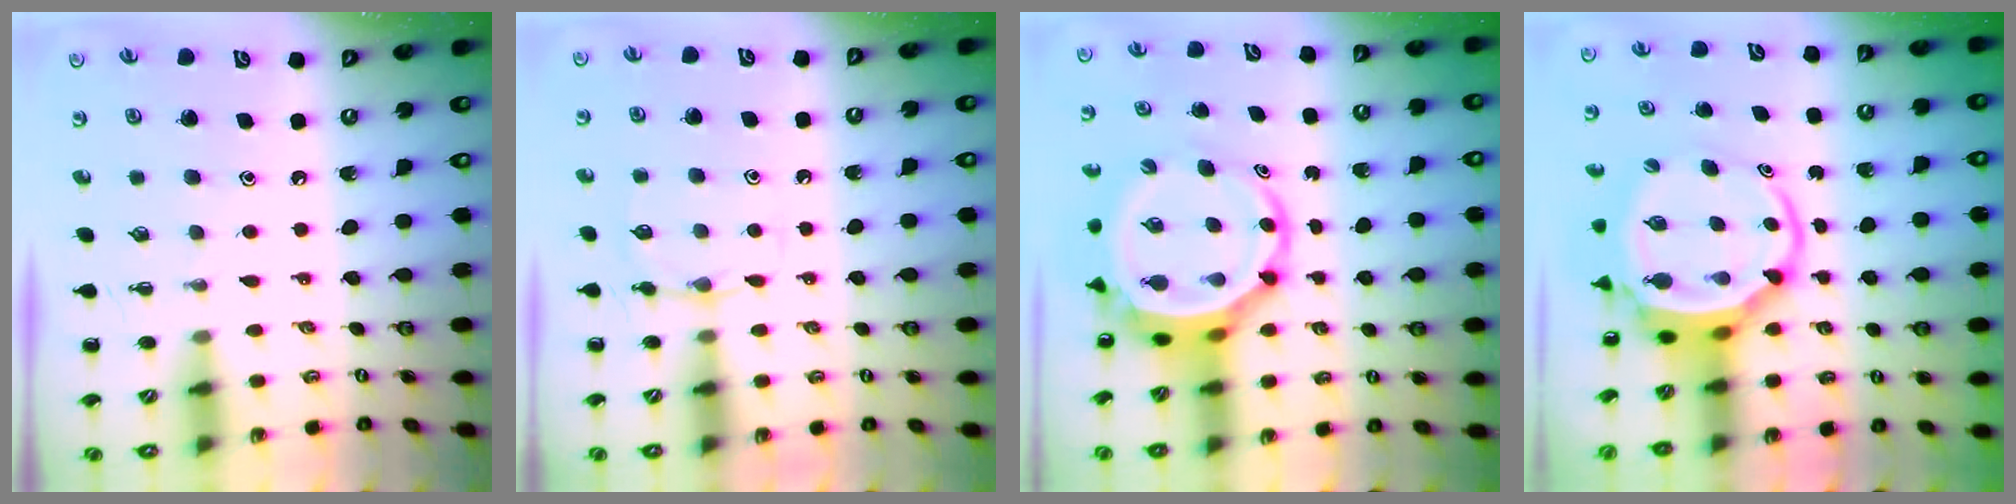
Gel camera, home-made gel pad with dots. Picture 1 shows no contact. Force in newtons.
{"total": 4.9, "press": 4.7, "slide": 1.5}
{"total": 7.2, "press": 6.9, "slide": 2.1}
{"total": 6.3, "press": 6.2, "slide": 1.5}